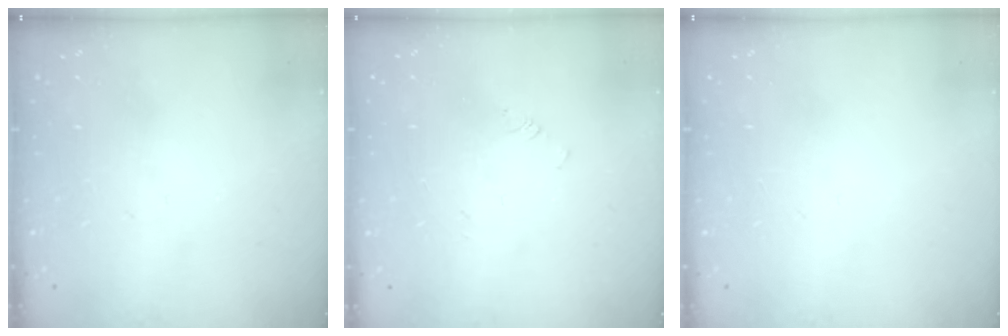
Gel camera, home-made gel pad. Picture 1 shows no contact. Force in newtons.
{"total": 1.4, "press": 1.3, "slide": 0.3}
{"total": 0.0}